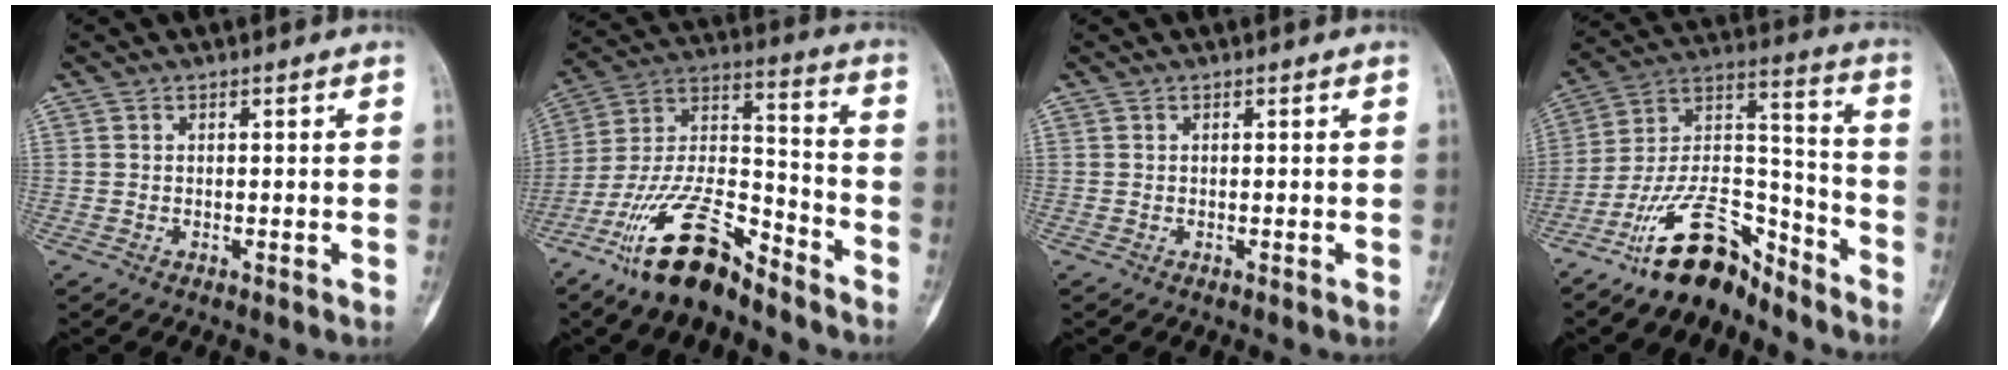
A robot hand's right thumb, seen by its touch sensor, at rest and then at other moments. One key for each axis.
{"total": 17.8, "fx": -12.7, "fy": 6.1, "fz": 11.0, "tx": -0.196, "ty": 0.086, "tz": -0.235}
{"total": 0.0}
{"total": 16.4, "fx": -12.5, "fy": 6.7, "fz": 8.2, "tx": -0.125, "ty": 0.114, "tz": -0.229}